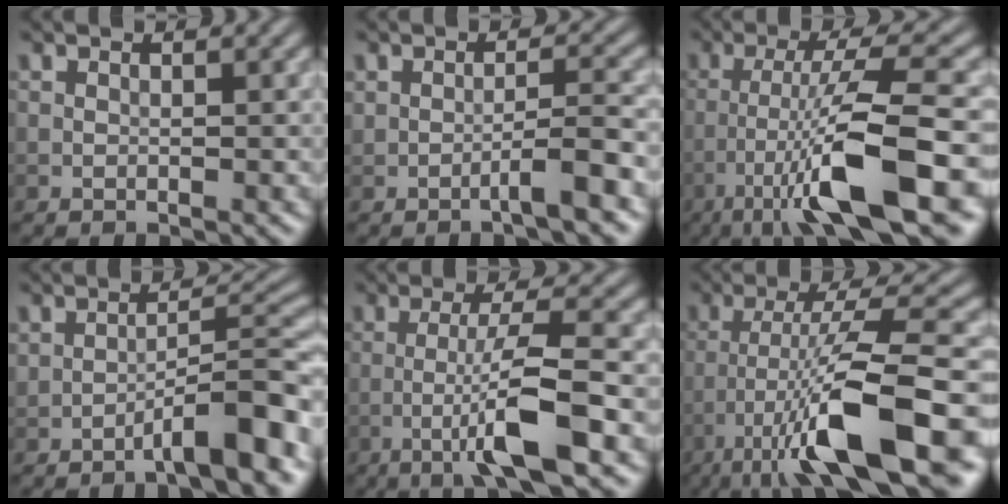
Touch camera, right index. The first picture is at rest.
{"total": 2.6, "force": [-1.4, 0.1, 2.1], "torque": [-0.034, 0.013, -0.029]}
{"total": 10.1, "force": [-4.6, 1.3, 8.9], "torque": [-0.147, 0.014, -0.077]}
{"total": 5.3, "force": [-3.1, 0.9, 4.2], "torque": [-0.060, 0.020, -0.052]}
{"total": 6.5, "force": [-2.4, 0.5, 6.0], "torque": [-0.106, 0.013, -0.049]}
{"total": 11.6, "force": [-5.5, 2.1, 10.0], "torque": [-0.171, 0.015, -0.092]}